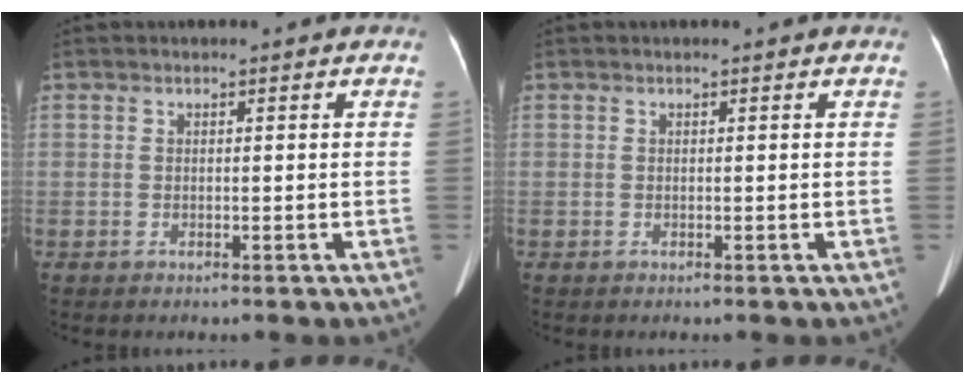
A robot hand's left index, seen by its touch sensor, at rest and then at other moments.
{"total": 0.0}